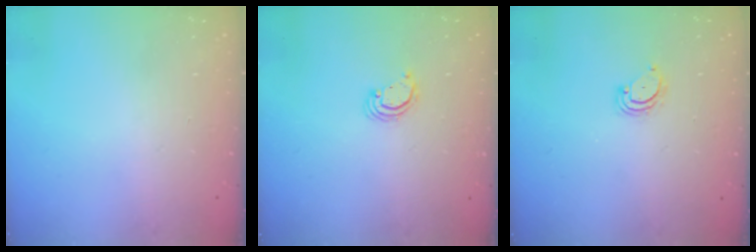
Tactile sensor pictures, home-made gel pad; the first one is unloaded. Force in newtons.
{"total": 2.2, "press": 2.2, "slide": 0.2}
{"total": 2.3, "press": 2.3, "slide": 0.2}